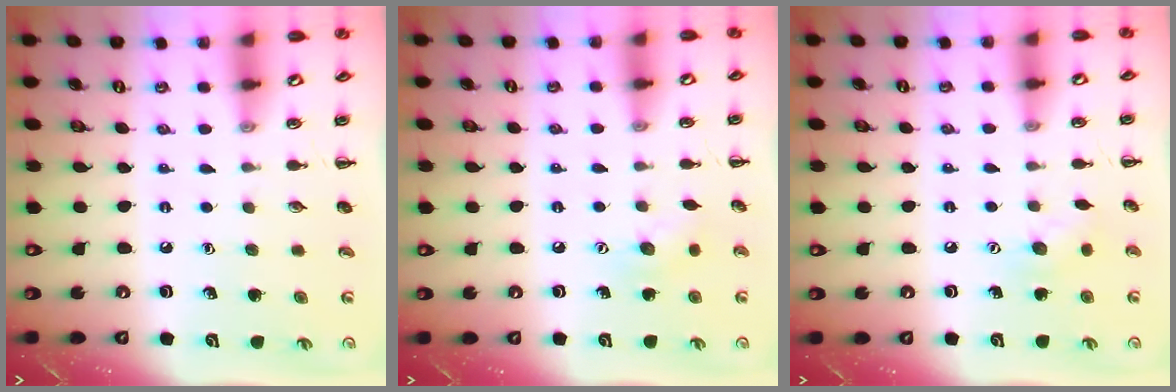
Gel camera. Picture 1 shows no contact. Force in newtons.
{"total": 5.5, "press": 5.5, "slide": 1.0}
{"total": 5.6, "press": 5.5, "slide": 1.0}